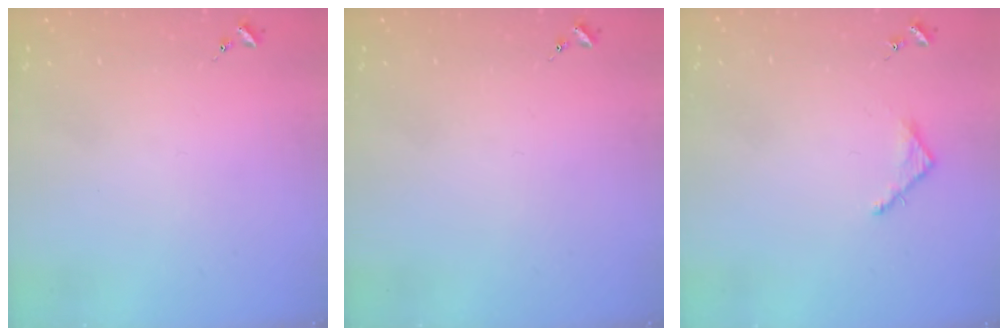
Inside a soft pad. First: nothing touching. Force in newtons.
{"total": 0.0}
{"total": 3.5, "press": 3.5, "slide": 0.3}